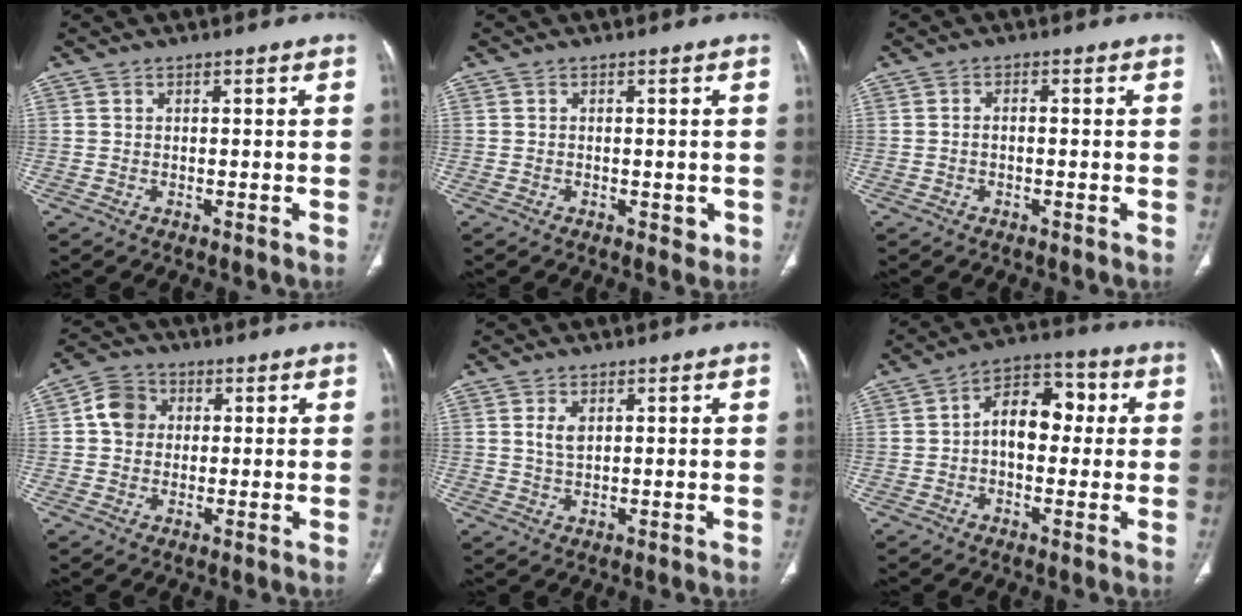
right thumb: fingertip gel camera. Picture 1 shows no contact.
{"total": 1.7, "force": [-0.5, 1.1, 1.2], "torque": [-0.008, -0.001, -0.004]}
{"total": 1.2, "force": [-0.4, 0.7, 1.0], "torque": [-0.016, 0.006, -0.007]}
{"total": 6.2, "force": [1.0, 5.4, 2.9], "torque": [-0.039, 0.009, 0.009]}
{"total": 2.9, "force": [0.9, 1.6, 2.2], "torque": [-0.042, -0.003, 0.021]}
{"total": 10.1, "force": [0.6, 6.6, 7.6], "torque": [-0.088, 0.031, -0.001]}